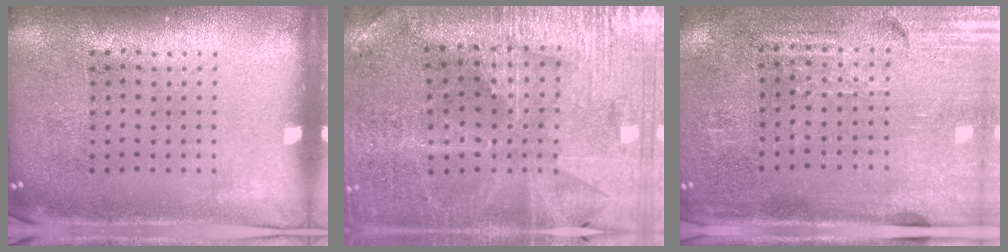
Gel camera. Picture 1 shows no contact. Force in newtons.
{"total": 2.0, "press": 2.0, "slide": 0.3}
{"total": 3.4, "press": 3.1, "slide": 1.3}